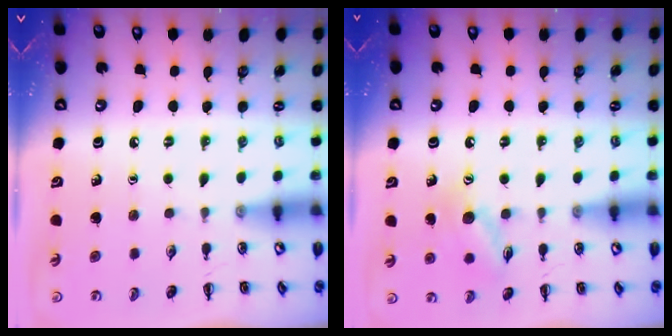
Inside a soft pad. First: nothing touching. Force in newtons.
{"total": 10.5, "press": 10.5, "slide": 0.9}